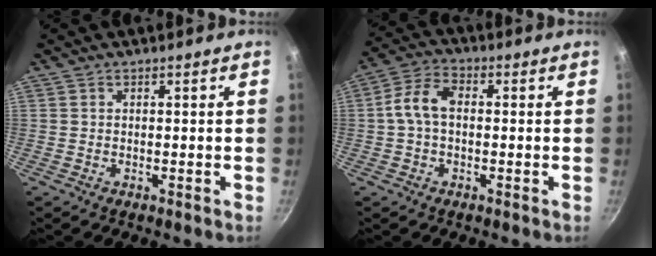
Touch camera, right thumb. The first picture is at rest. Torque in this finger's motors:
{"motor_torque": [0.04, 0.06, 0.13, -0.13, 0.13]}